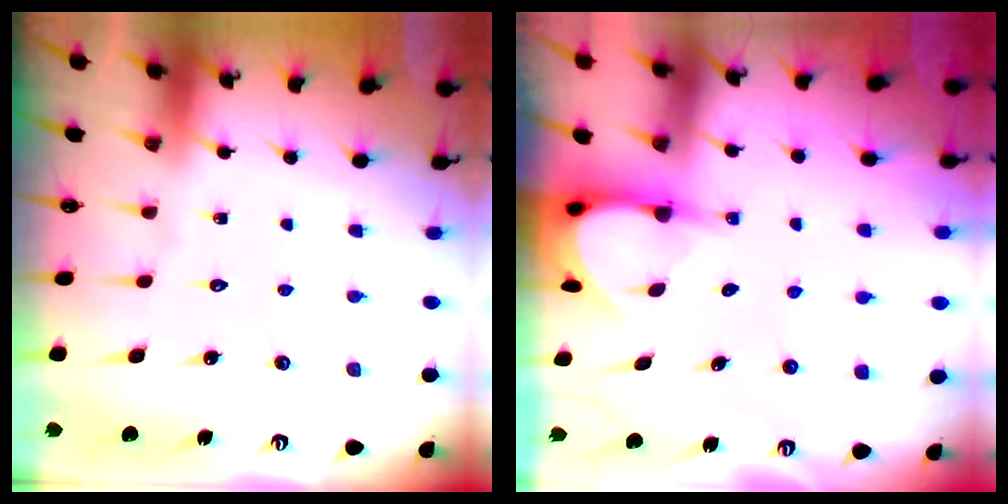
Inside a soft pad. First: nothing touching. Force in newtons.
{"total": 4.0, "press": 4.0, "slide": 0.2}